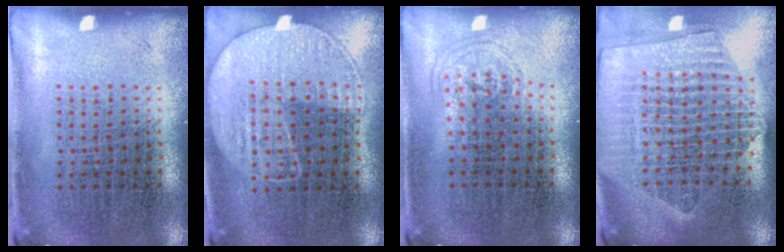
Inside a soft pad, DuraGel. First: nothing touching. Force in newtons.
{"total": 1.1, "press": 1.0, "slide": 0.6}
{"total": 0.8, "press": 0.6, "slide": 0.5}
{"total": 2.3, "press": 2.1, "slide": 1.1}